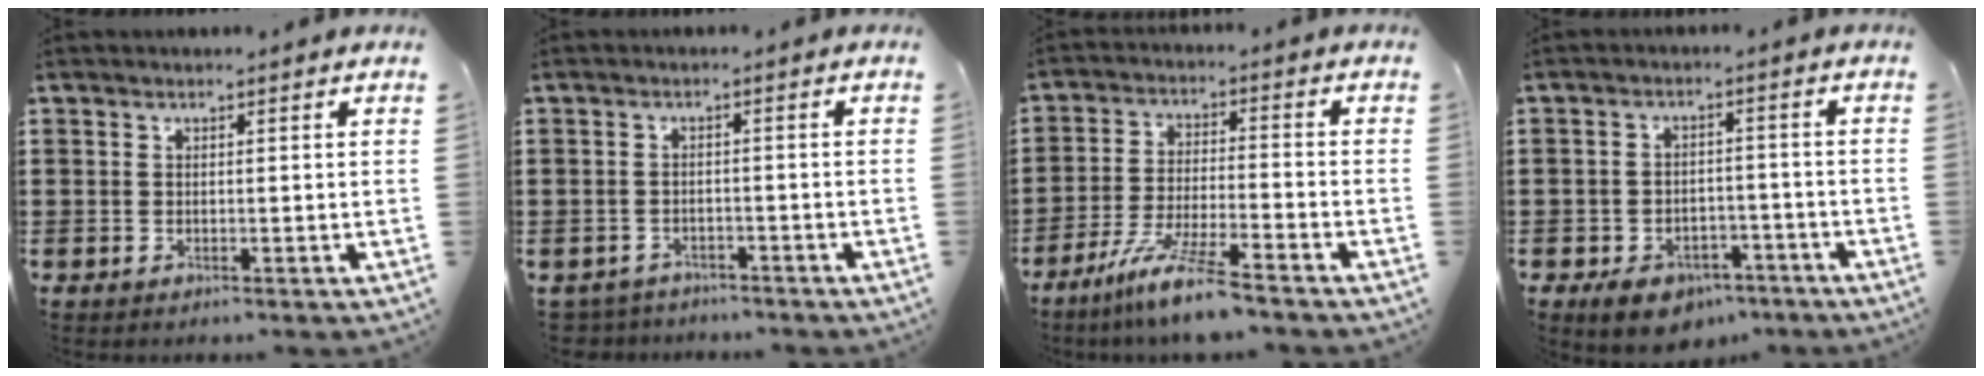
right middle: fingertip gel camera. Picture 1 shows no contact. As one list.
[{"total": 2.2, "force": [-2.1, 0.4, -0.3], "torque": [-0.004, 0.000, -0.048]}, {"total": 8.4, "force": [-6.8, -0.2, 5.0], "torque": [-0.107, -0.015, -0.132]}, {"total": 4.6, "force": [-3.8, 2.3, 1.2], "torque": [-0.029, 0.012, -0.073]}]